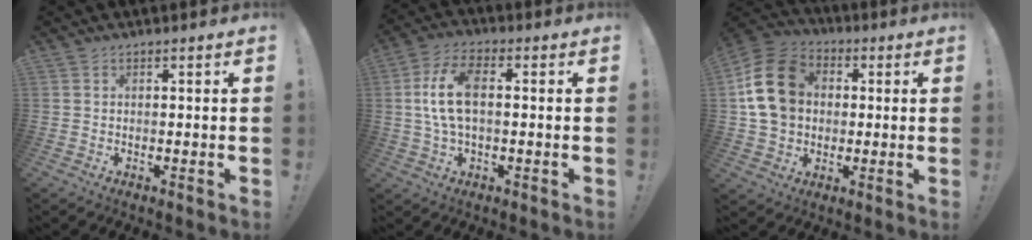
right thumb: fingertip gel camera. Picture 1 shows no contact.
{"total": 10.5, "force": [1.0, 5.2, 9.1], "torque": [-0.176, 0.001, 0.020]}
{"total": 17.4, "force": [2.7, 13.6, 10.6], "torque": [-0.183, 0.011, 0.056]}